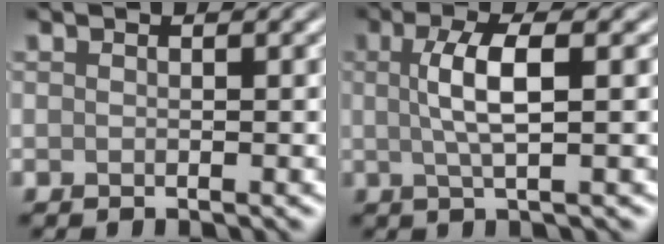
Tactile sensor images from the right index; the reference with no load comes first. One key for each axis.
{"total": 4.0, "fx": 0.5, "fy": 0.9, "fz": 3.9, "tx": -0.075, "ty": 0.003, "tz": 0.008}